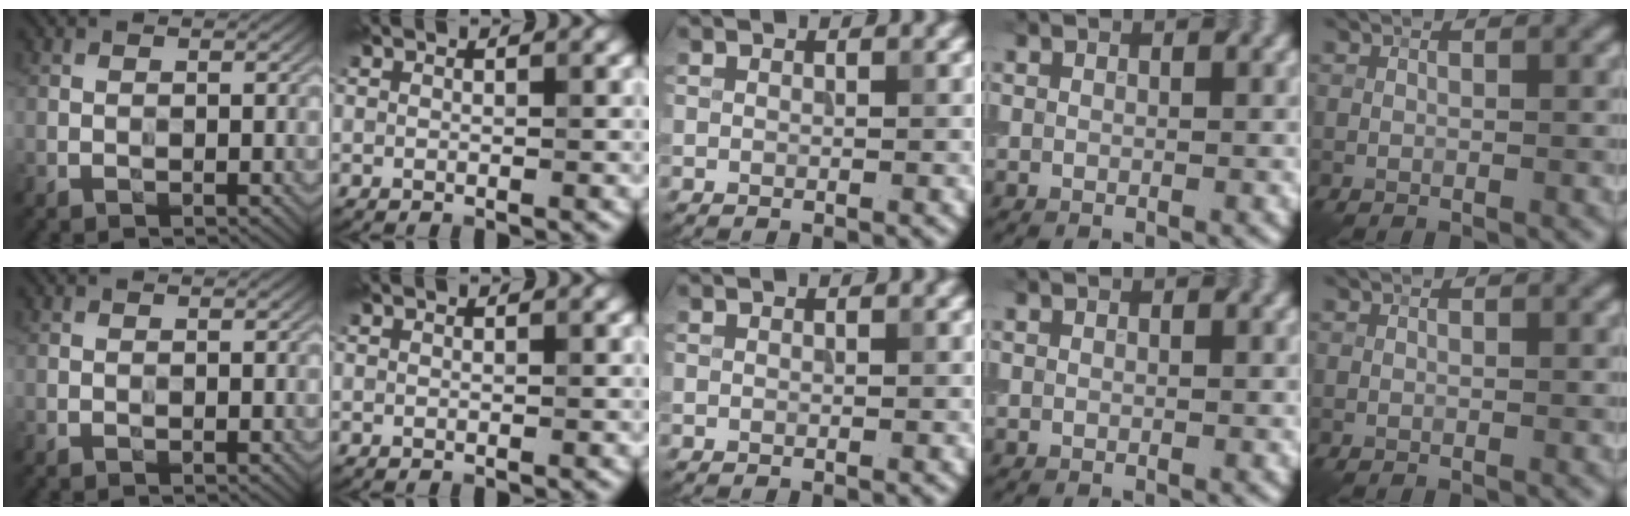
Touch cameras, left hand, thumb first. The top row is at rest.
{}